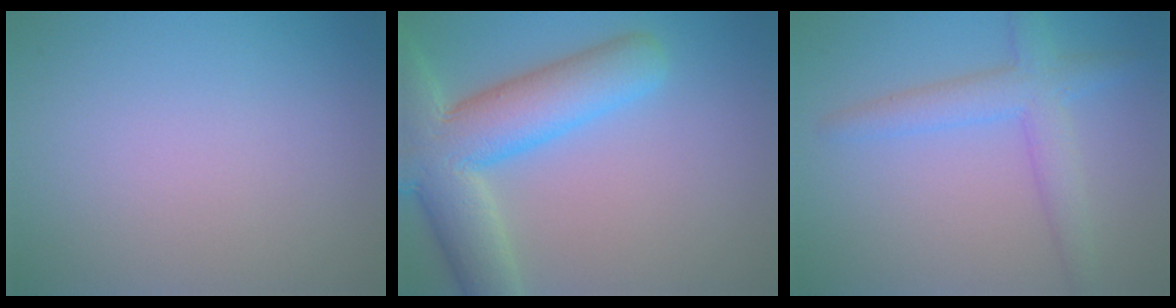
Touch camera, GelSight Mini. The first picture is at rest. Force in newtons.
{"total": 9.6, "press": 9.6, "slide": 0.6}
{"total": 3.8, "press": 3.8, "slide": 0.1}